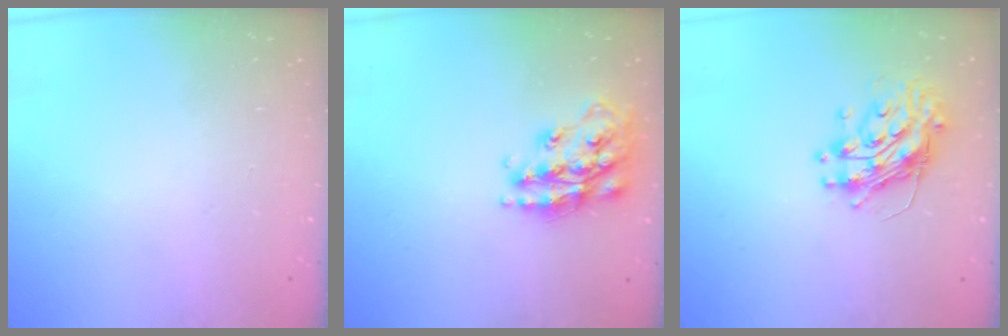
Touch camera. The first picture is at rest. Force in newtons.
{"total": 18.8, "press": 18.7, "slide": 1.2}
{"total": 11.4, "press": 11.3, "slide": 1.1}